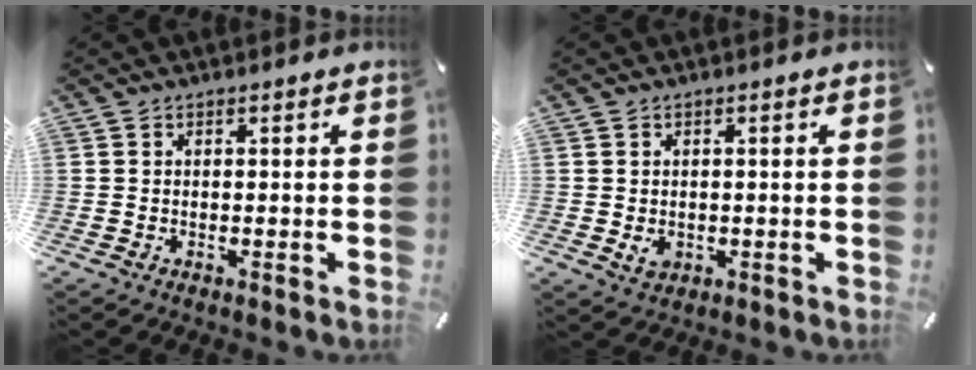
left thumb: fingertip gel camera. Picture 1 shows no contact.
{"total": 2.3, "force": [-0.3, 2.1, 1.0], "torque": [-0.018, -0.003, -0.007]}